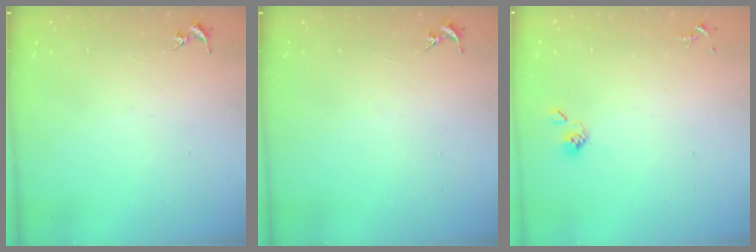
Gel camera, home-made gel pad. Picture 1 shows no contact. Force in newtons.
{"total": 0.0}
{"total": 4.4, "press": 4.1, "slide": 1.6}